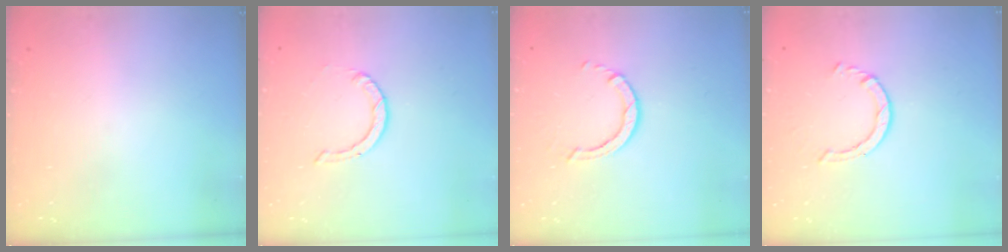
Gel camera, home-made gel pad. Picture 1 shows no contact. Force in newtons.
{"total": 0.9, "press": 0.9, "slide": 0.1}
{"total": 3.4, "press": 3.3, "slide": 0.5}
{"total": 2.5, "press": 2.5, "slide": 0.3}